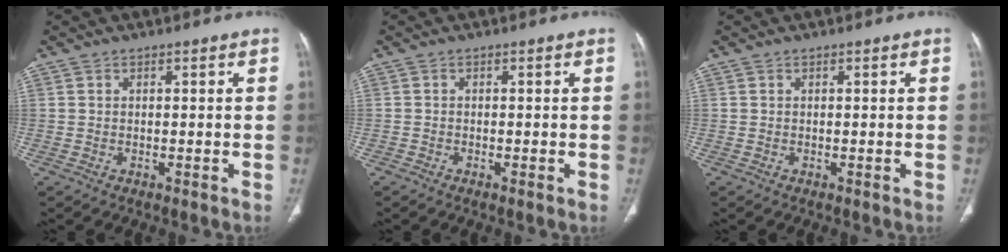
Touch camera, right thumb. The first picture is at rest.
{"total": 0.7, "force": [-0.4, 0.2, 0.5], "torque": [-0.014, -0.002, -0.010]}
{"total": 0.0}